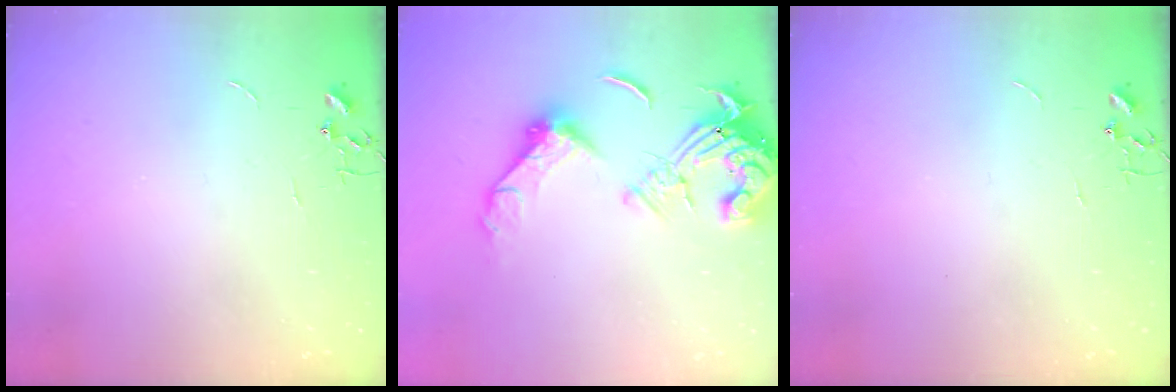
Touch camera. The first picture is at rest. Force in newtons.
{"total": 15.8, "press": 15.7, "slide": 1.9}
{"total": 0.0}